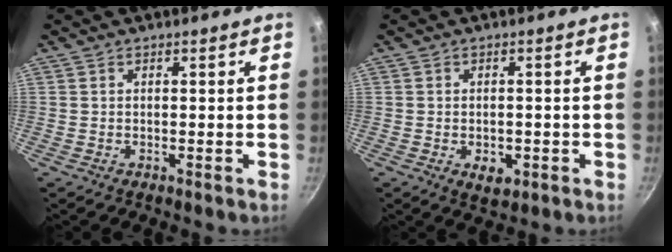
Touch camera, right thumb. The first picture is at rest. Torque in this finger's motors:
{"motor_torque": [-0.38, 0.46, -0.03, 0.67, 0.00]}